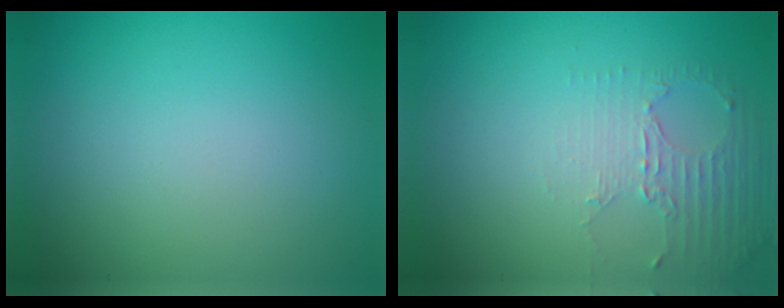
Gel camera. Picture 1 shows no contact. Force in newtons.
{"total": 2.7, "press": 1.9, "slide": 1.9}